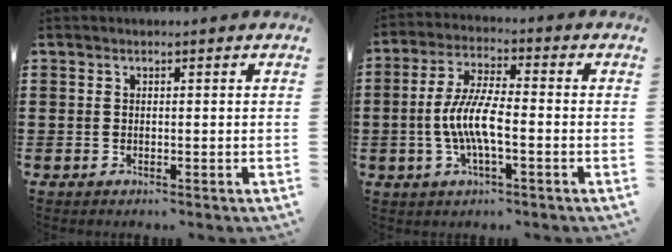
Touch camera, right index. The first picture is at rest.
{"total": 7.6, "force": [-1.8, 2.3, 7.0], "torque": [-0.161, -0.010, -0.042]}